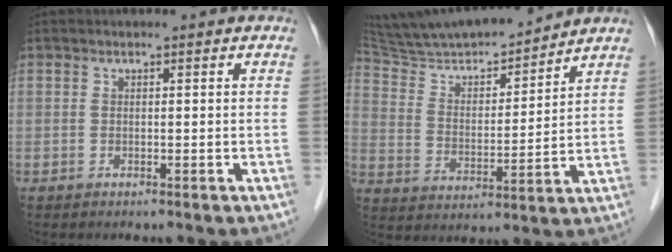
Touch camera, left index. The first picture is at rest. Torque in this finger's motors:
{"motor_torque": [-0.40, -1.37, 0.27, 0.04]}